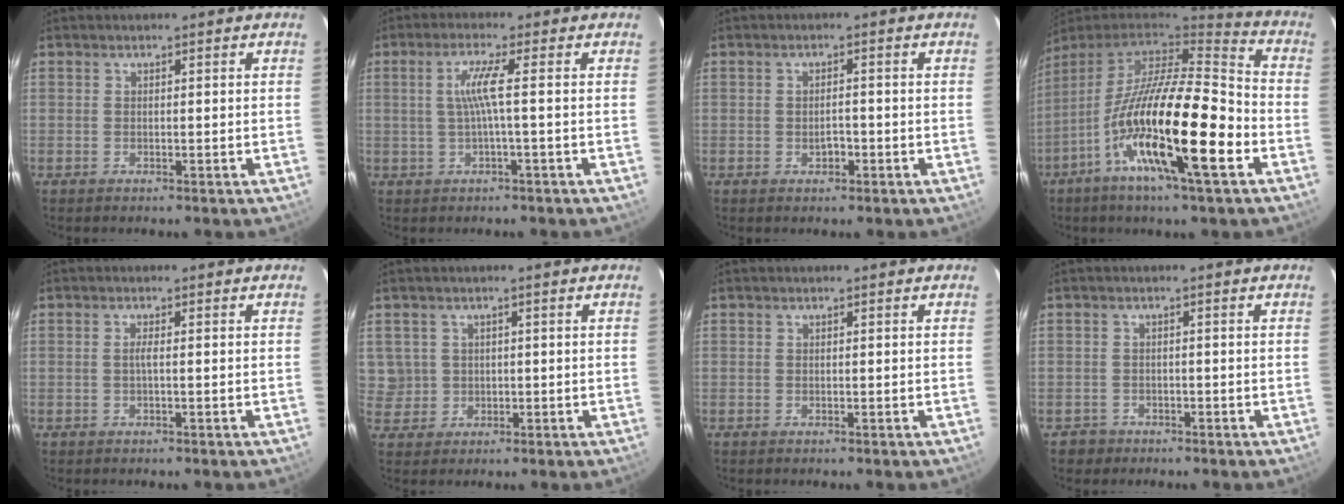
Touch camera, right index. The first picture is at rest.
{"total": 4.1, "force": [-0.2, -0.9, 4.0], "torque": [-0.084, 0.000, 0.001]}
{"total": 2.0, "force": [-0.8, 1.2, 1.4], "torque": [-0.025, 0.005, -0.012]}
{"total": 22.3, "force": [-9.0, 3.6, 20.1], "torque": [-0.351, -0.039, -0.171]}
{"total": 1.0, "force": [-0.2, -0.2, 0.9], "torque": [-0.016, 0.001, -0.006]}
{"total": 4.3, "force": [0.7, 4.2, 0.4], "torque": [0.004, 0.017, 0.022]}
{"total": 0.0}
{"total": 2.5, "force": [-1.5, 2.0, 0.0], "torque": [-0.007, 0.009, -0.021]}